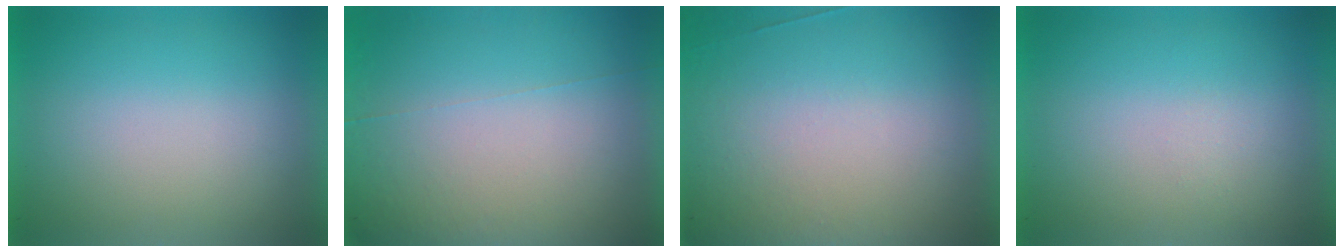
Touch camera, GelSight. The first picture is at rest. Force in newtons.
{"total": 4.4}
{"total": 4.5}
{"total": 1.2}